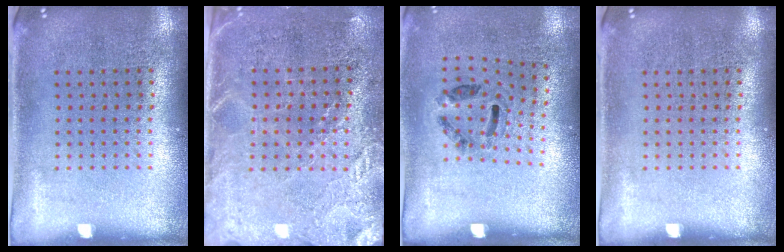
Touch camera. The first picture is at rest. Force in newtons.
{"total": 3.0, "press": 2.7, "slide": 1.2}
{"total": 1.3, "press": 0.7, "slide": 1.0}
{"total": 0.0}